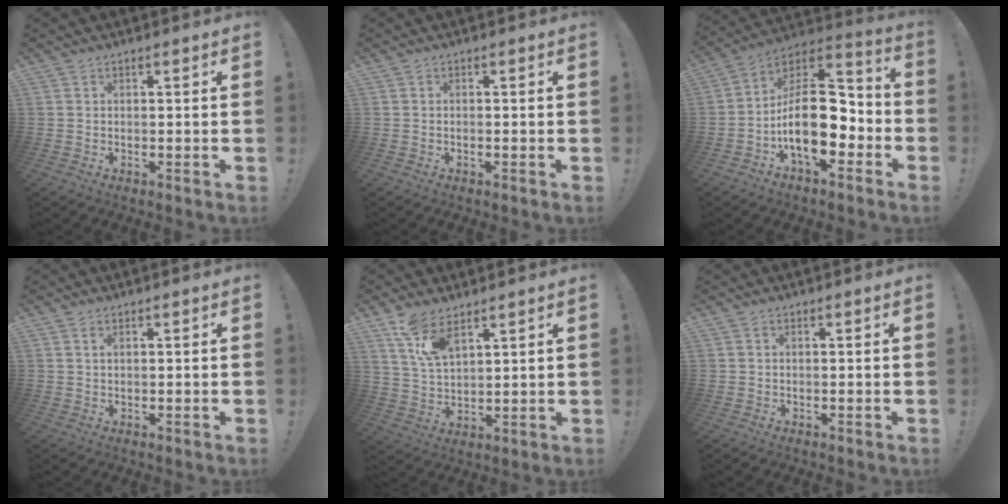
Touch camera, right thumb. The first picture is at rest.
{"total": 0.5, "force": [-0.4, 0.0, 0.2], "torque": [-0.006, 0.001, -0.008]}
{"total": 20.1, "force": [-4.2, 11.1, 16.3], "torque": [-0.286, 0.017, -0.063]}
{"total": 1.0, "force": [0.4, 0.4, 0.8], "torque": [-0.020, 0.003, 0.009]}
{"total": 9.0, "force": [6.4, 3.6, 5.2], "torque": [-0.101, -0.026, 0.120]}
{"total": 0.0}